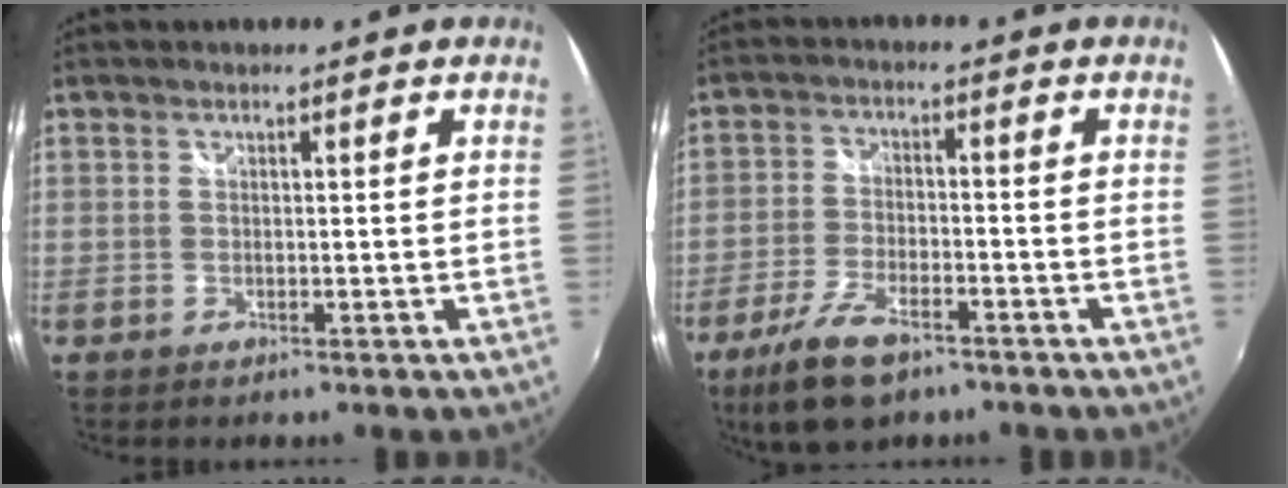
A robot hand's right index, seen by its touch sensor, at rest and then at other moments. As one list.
[{"total": 9.9, "force": [-6.6, 4.1, 6.2], "torque": [-0.151, -0.017, -0.124]}]